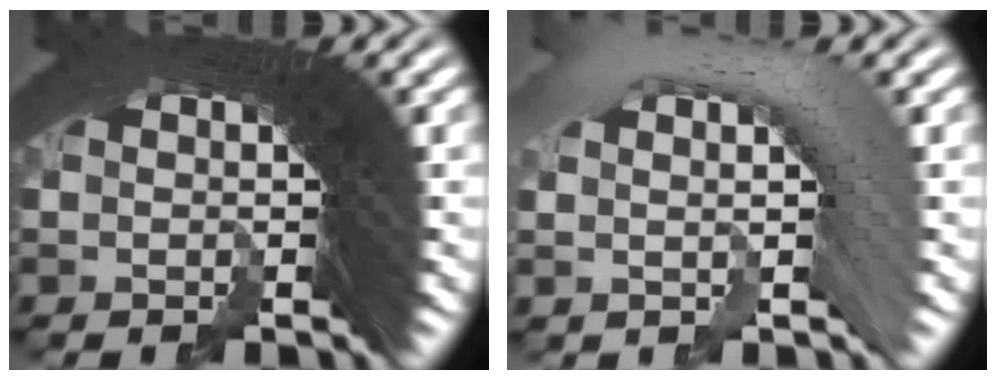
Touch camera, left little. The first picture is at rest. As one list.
[{"total": 3.8, "force": [1.1, 0.9, 3.5], "torque": [-0.031, 0.032, 0.011]}]